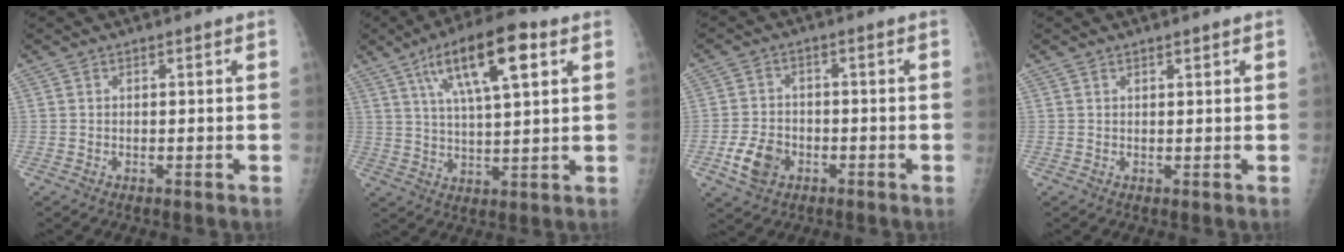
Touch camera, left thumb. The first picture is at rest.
{"total": 15.0, "force": [6.7, 4.5, 12.6], "torque": [-0.200, -0.009, 0.111]}
{"total": 6.4, "force": [-2.6, 4.7, 3.5], "torque": [-0.059, 0.012, -0.046]}
{"total": 0.9, "force": [0.7, 0.2, 0.5], "torque": [-0.007, -0.004, 0.012]}